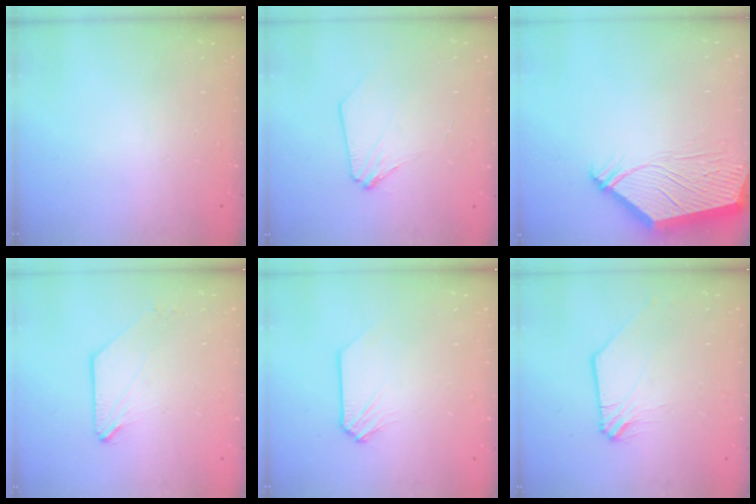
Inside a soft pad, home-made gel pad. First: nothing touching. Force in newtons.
{"total": 2.6, "press": 2.5, "slide": 0.4}
{"total": 7.4, "press": 7.3, "slide": 0.8}
{"total": 0.0}
{"total": 0.0}
{"total": 1.0, "press": 1.0, "slide": 0.2}